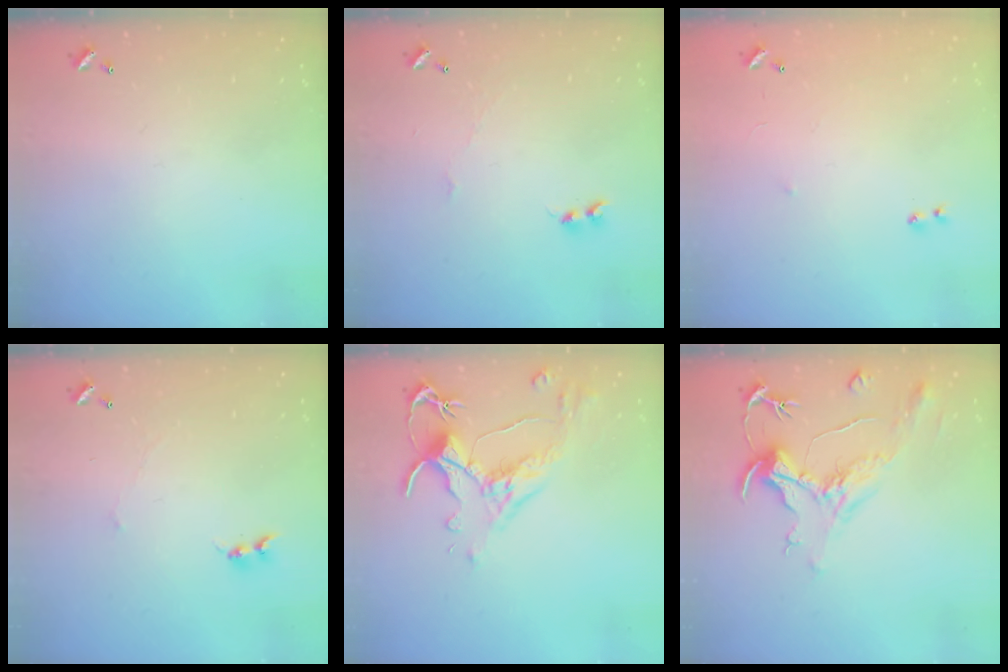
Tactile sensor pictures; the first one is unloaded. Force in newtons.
{"total": 3.6, "press": 3.6, "slide": 0.5}
{"total": 7.4, "press": 7.3, "slide": 0.6}
{"total": 1.4, "press": 1.3, "slide": 0.4}
{"total": 2.5, "press": 2.1, "slide": 1.2}
{"total": 2.1, "press": 1.7, "slide": 1.3}